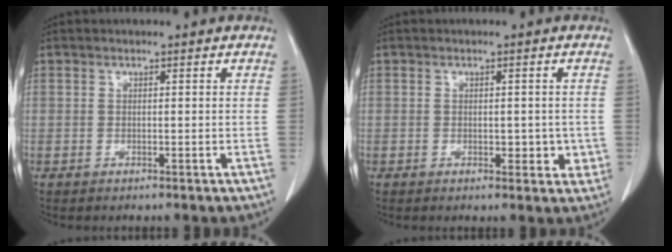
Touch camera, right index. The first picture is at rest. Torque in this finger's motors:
{"motor_torque": [0.04, 0.12, -0.01, 0.01]}